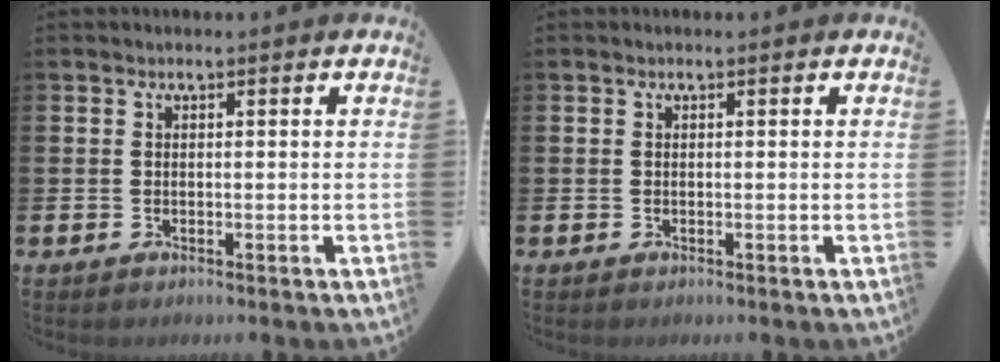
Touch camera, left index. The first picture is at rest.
{"total": 0.0}